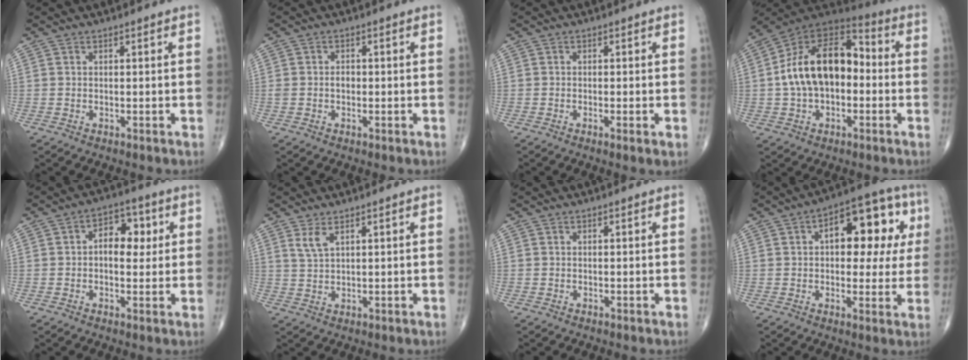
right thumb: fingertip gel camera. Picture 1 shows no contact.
{"total": 2.0, "force": [-0.1, 1.4, 1.3], "torque": [-0.024, 0.007, -0.001]}
{"total": 1.6, "force": [-0.5, 0.1, 1.5], "torque": [-0.033, -0.006, -0.011]}
{"total": 18.5, "force": [-0.4, 11.4, 14.5], "torque": [-0.227, 0.045, -0.016]}
{"total": 7.6, "force": [1.2, 4.8, 5.7], "torque": [-0.046, 0.010, 0.012]}
{"total": 2.8, "force": [1.8, 0.9, 2.0], "torque": [-0.045, -0.008, 0.043]}
{"total": 0.0}
{"total": 16.1, "force": [3.9, 8.6, 13.0], "torque": [-0.124, 0.025, 0.046]}